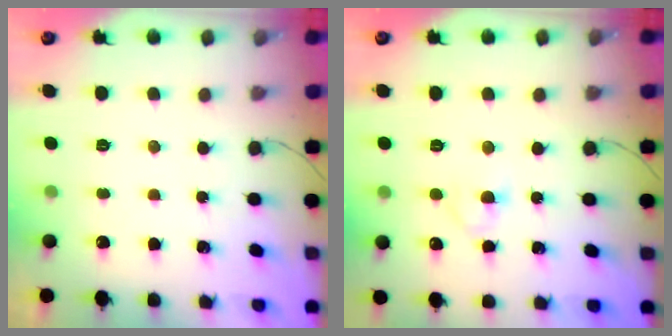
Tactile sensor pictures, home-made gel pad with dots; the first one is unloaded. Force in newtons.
{"total": 2.4, "press": 2.1, "slide": 1.1}